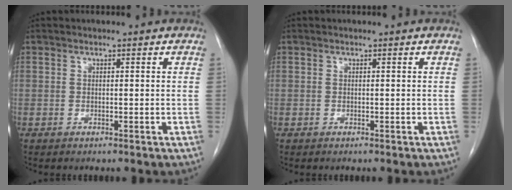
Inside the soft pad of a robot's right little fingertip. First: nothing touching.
{"total": 0.0}